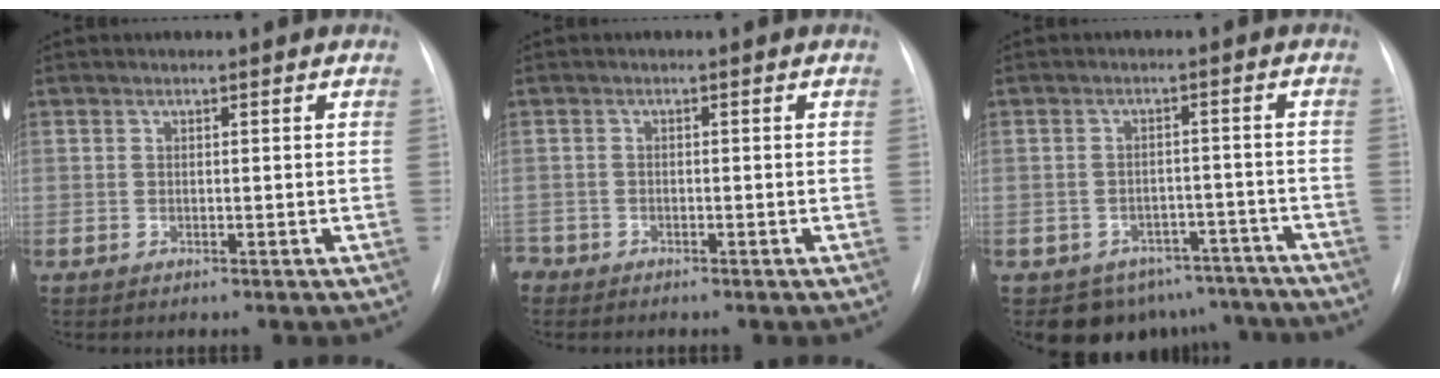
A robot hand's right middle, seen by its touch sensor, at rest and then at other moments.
{"total": 1.9, "force": [-1.6, 1.0, -0.2], "torque": [0.006, 0.002, -0.031]}
{"total": 9.7, "force": [-7.7, 5.8, 0.7], "torque": [0.016, 0.030, -0.088]}